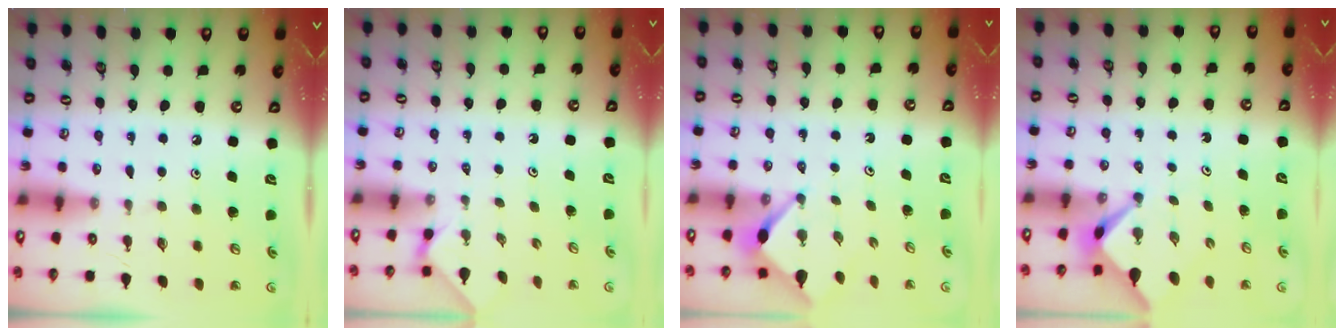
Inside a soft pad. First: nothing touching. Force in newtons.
{"total": 0.7, "press": 0.6, "slide": 0.3}
{"total": 3.6, "press": 3.6, "slide": 0.7}
{"total": 2.2, "press": 2.2, "slide": 0.2}